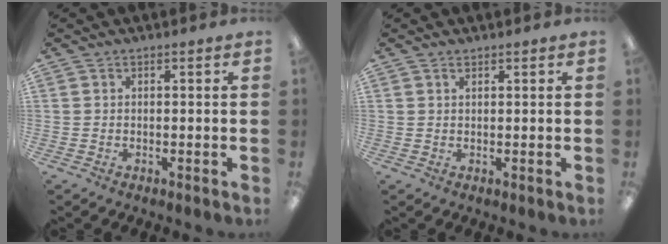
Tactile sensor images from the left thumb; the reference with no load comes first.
{"total": 0.9, "force": [0.7, 0.4, 0.4], "torque": [-0.009, 0.000, 0.013]}